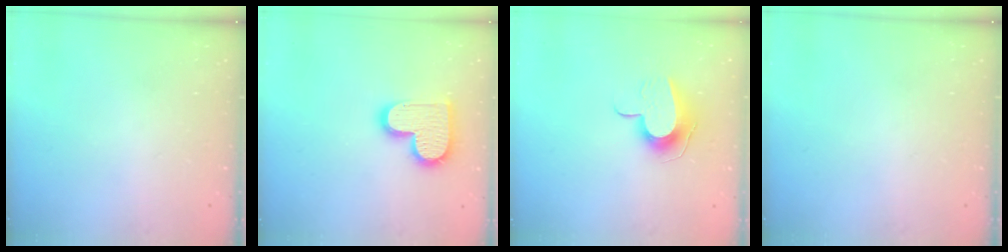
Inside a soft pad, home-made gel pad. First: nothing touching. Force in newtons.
{"total": 15.1, "press": 15.0, "slide": 0.9}
{"total": 11.2, "press": 11.1, "slide": 0.5}
{"total": 0.0}